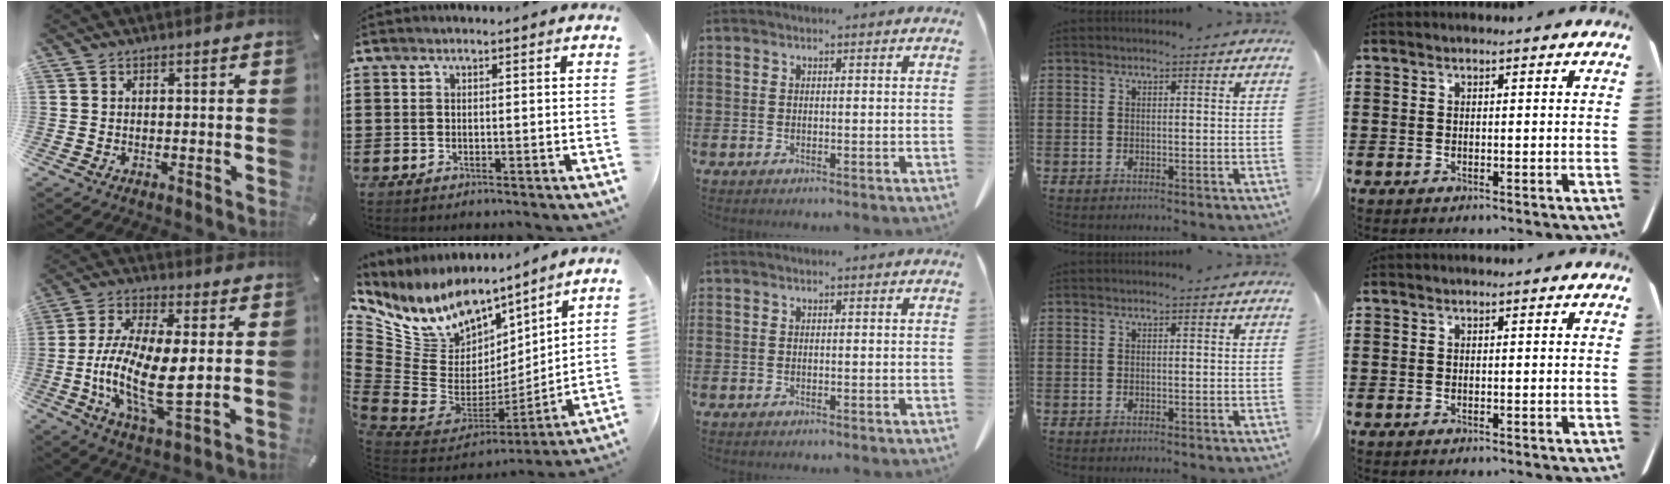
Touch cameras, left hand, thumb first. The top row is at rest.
{"thumb": {"total": 16.1, "force": [-1.2, 6.2, 14.8], "torque": [-0.316, -0.015, -0.023]}, "index": {"total": 10.6, "force": [7.1, 7.0, 3.8], "torque": [-0.137, -0.069, 0.127]}}